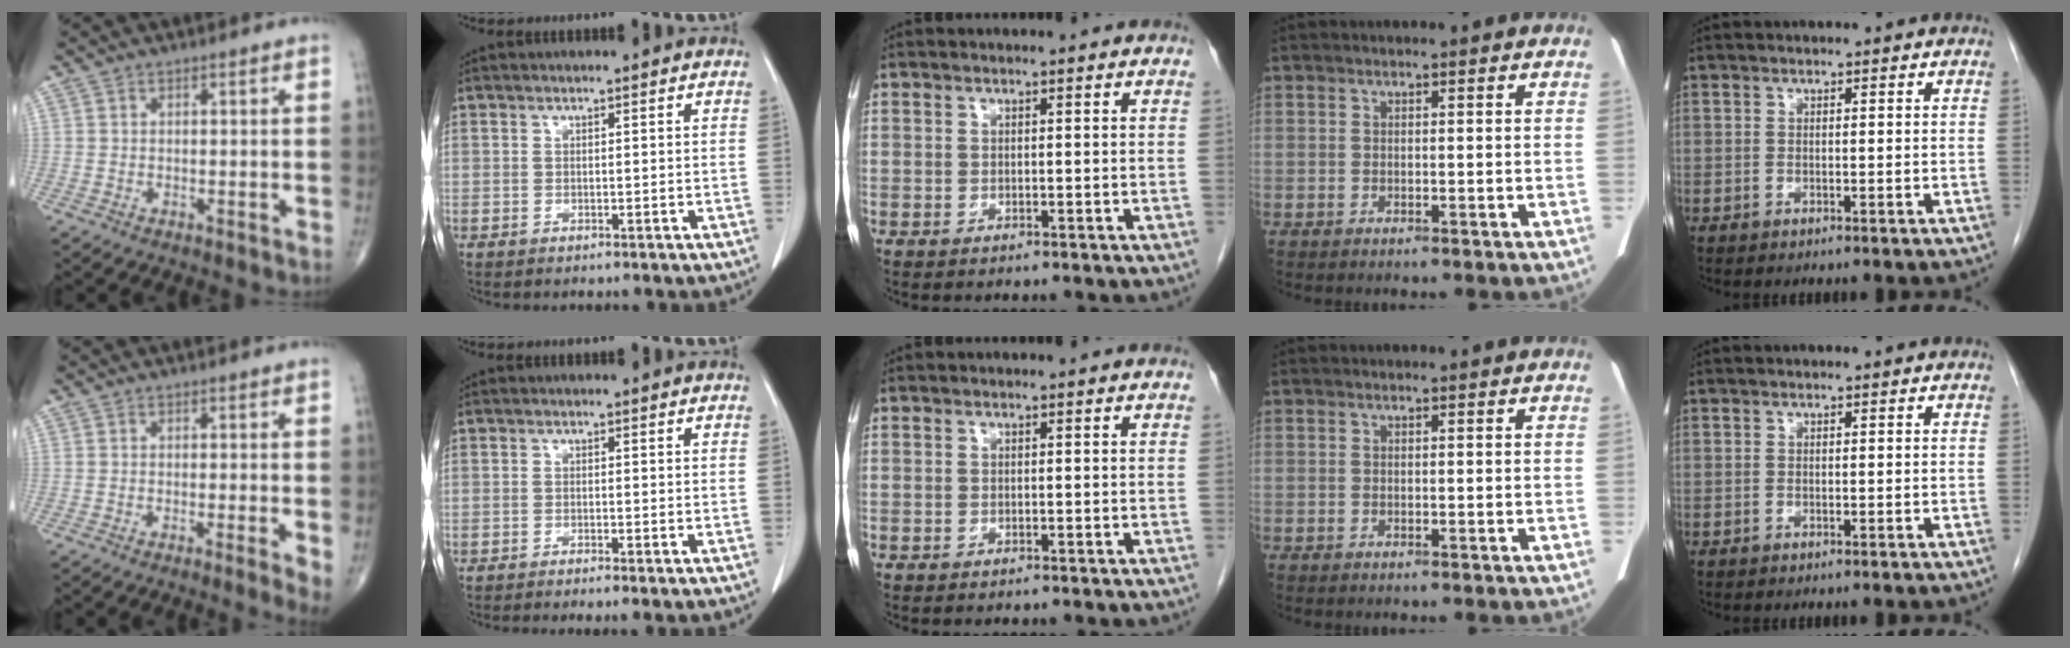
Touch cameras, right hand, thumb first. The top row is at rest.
{"thumb": {"total": 2.9, "force": [-0.6, 0.4, 2.8], "torque": [-0.049, -0.011, -0.016]}, "index": {"total": 1.7, "force": [-1.2, -0.2, 1.1], "torque": [-0.018, -0.001, -0.020]}}